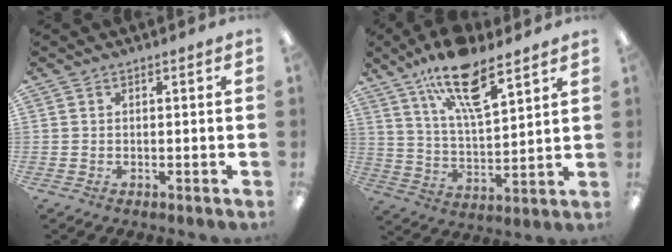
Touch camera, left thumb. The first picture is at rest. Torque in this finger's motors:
{"motor_torque": [0.29, 0.37, 1.65, -1.12, 0.16]}